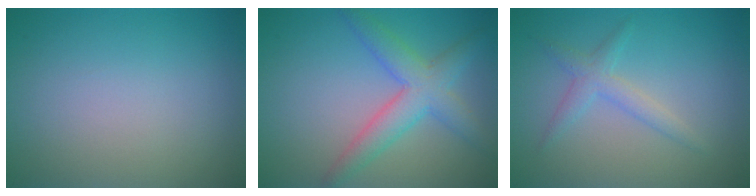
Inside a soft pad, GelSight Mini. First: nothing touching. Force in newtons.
{"total": 4.6, "press": 4.6, "slide": 0.2}
{"total": 2.0, "press": 2.0, "slide": 0.1}